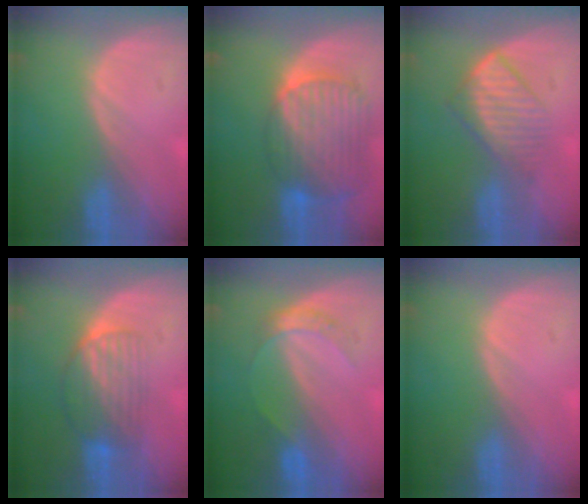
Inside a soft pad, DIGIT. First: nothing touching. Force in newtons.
{"total": 10.7, "press": 9.2, "slide": 5.5}
{"total": 6.2, "press": 5.8, "slide": 2.3}
{"total": 6.7, "press": 5.9, "slide": 3.1}
{"total": 3.5, "press": 3.5, "slide": 0.4}
{"total": 0.0}